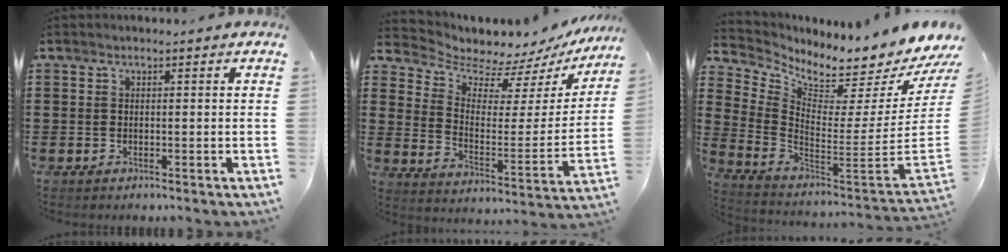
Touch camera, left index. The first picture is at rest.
{"total": 5.2, "force": [4.9, 1.8, 0.7], "torque": [-0.035, -0.051, 0.076]}
{"total": 3.2, "force": [3.1, 0.6, 0.7], "torque": [-0.027, -0.063, 0.045]}